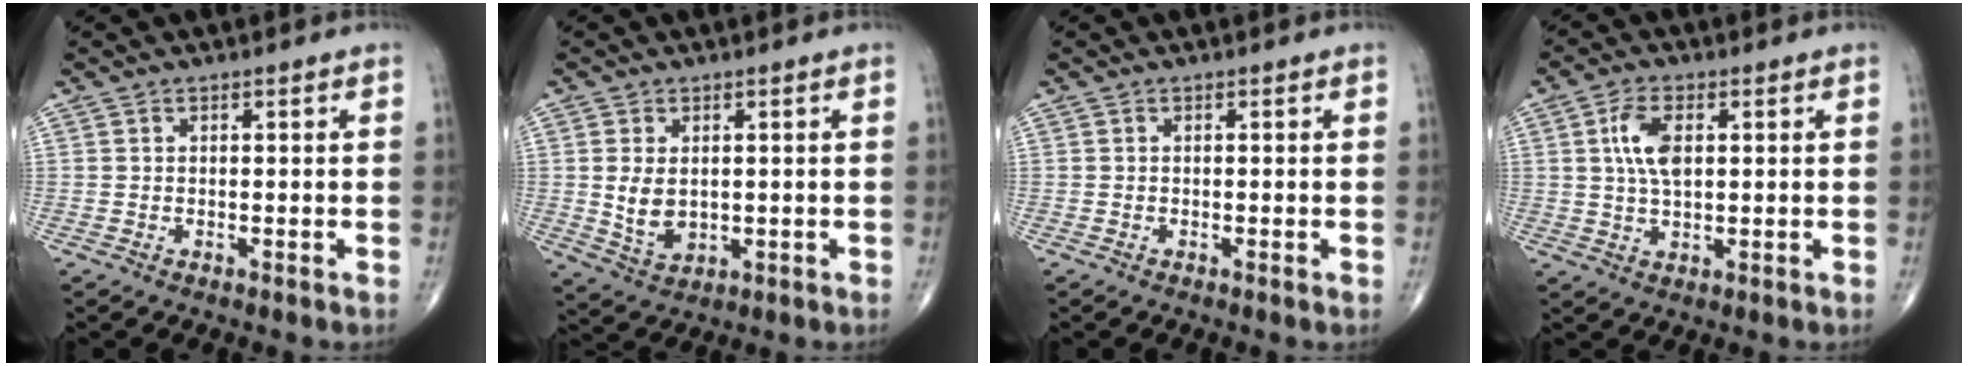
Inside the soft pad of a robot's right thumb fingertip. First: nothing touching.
{"total": 5.8, "force": [0.4, 3.9, 4.2], "torque": [-0.068, -0.013, 0.022]}
{"total": 0.0}
{"total": 6.7, "force": [1.5, 3.4, 5.6], "torque": [-0.110, 0.001, 0.027]}